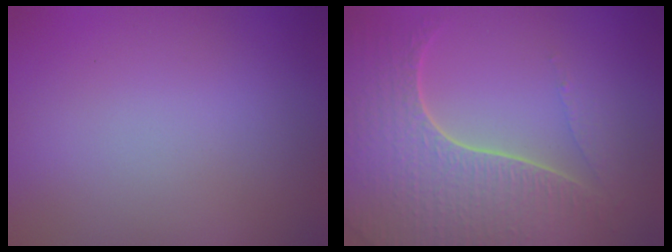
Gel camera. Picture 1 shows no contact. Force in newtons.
{"total": 7.0, "press": 5.1, "slide": 4.8}